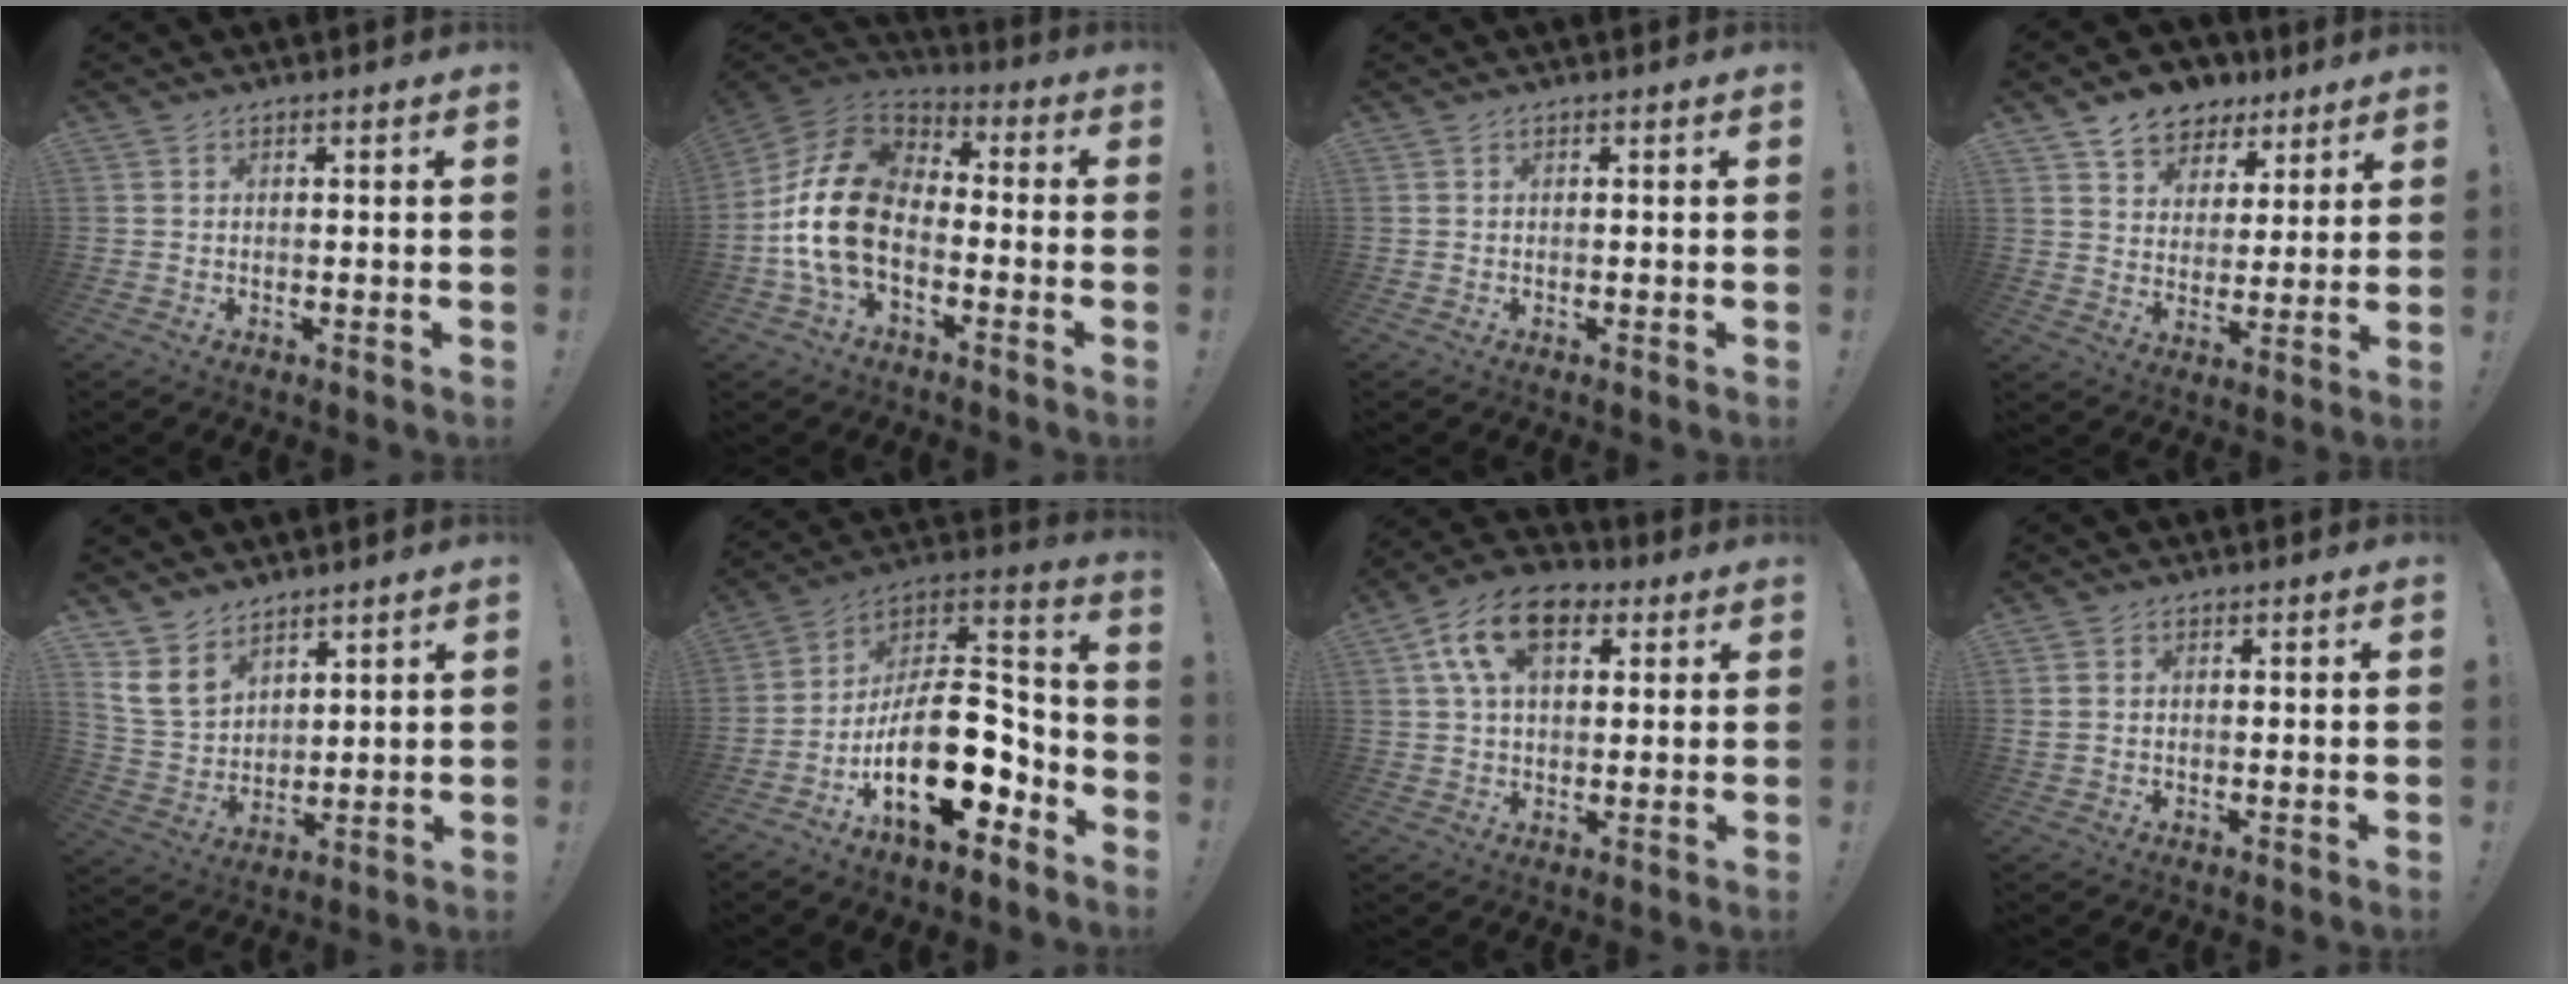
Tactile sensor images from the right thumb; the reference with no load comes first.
{"total": 17.3, "force": [-2.8, 11.1, 12.9], "torque": [-0.251, 0.029, -0.043]}
{"total": 0.0}
{"total": 9.4, "force": [7.0, 6.1, 1.8], "torque": [-0.032, -0.050, 0.136]}
{"total": 10.7, "force": [6.8, 7.2, 3.8], "torque": [-0.082, -0.037, 0.143]}
{"total": 23.1, "force": [-7.2, 11.7, 18.5], "torque": [-0.331, 0.037, -0.110]}
{"total": 14.0, "force": [5.4, 8.3, 9.9], "torque": [-0.178, 0.003, 0.099]}
{"total": 1.2, "force": [0.7, 0.9, 0.1], "torque": [0.007, 0.002, 0.013]}